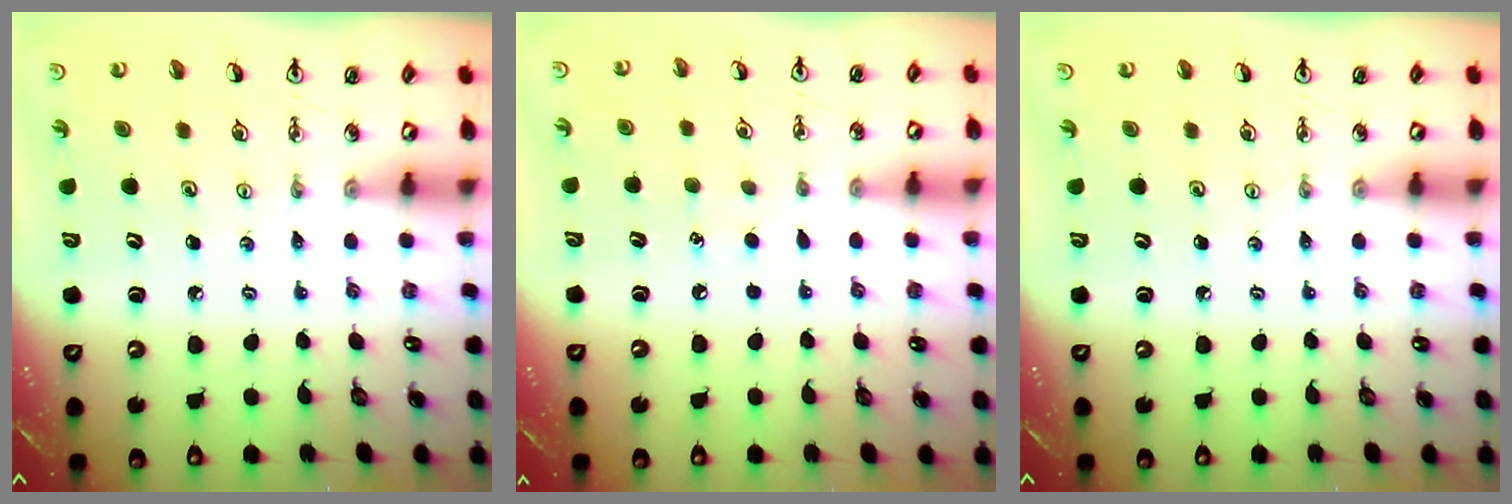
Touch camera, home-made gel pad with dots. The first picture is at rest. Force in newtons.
{"total": 5.0, "press": 5.0, "slide": 0.4}
{"total": 0.0}